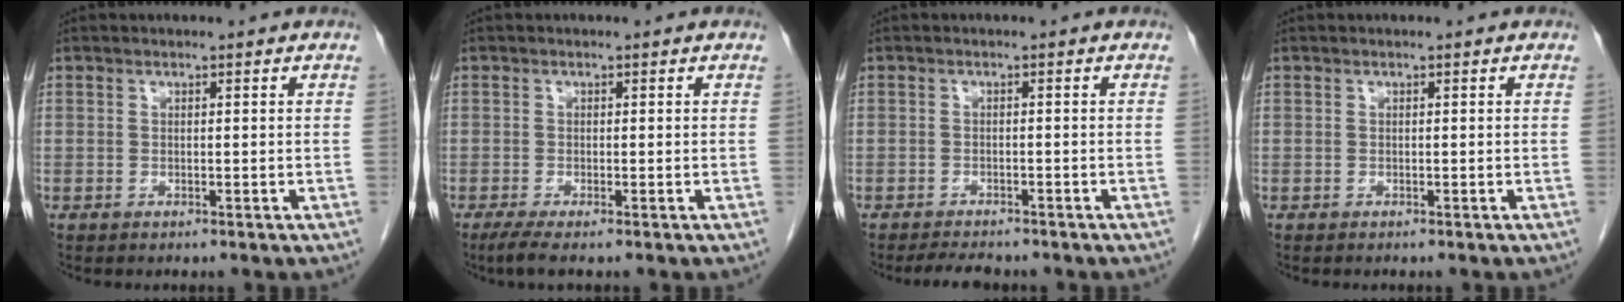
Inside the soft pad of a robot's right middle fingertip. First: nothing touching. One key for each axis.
{"total": 2.1, "fx": -1.4, "fy": 0.0, "fz": 1.6, "tx": -0.038, "ty": -0.010, "tz": -0.031}
{"total": 3.1, "fx": -2.8, "fy": 0.7, "fz": 0.9, "tx": -0.020, "ty": -0.008, "tz": -0.044}
{"total": 0.0}